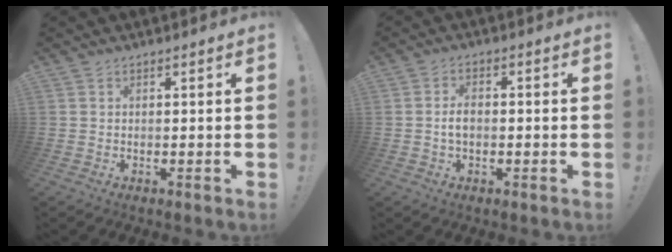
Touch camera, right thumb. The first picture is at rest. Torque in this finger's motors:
{"motor_torque": [0.71, 0.45, 0.33, -0.21, 0.00]}